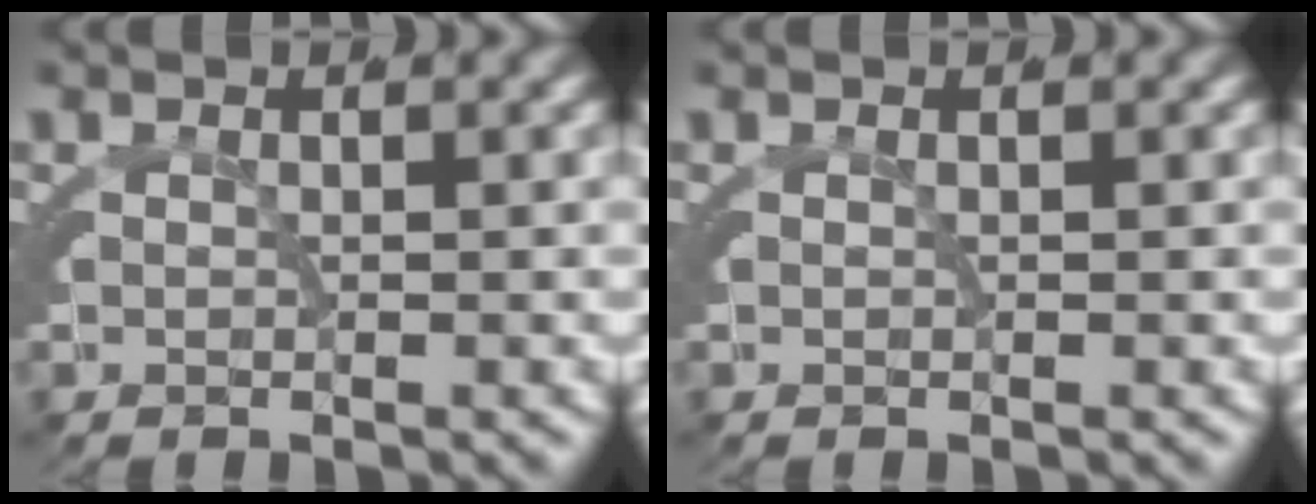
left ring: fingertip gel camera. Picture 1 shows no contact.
{"total": 0.0}